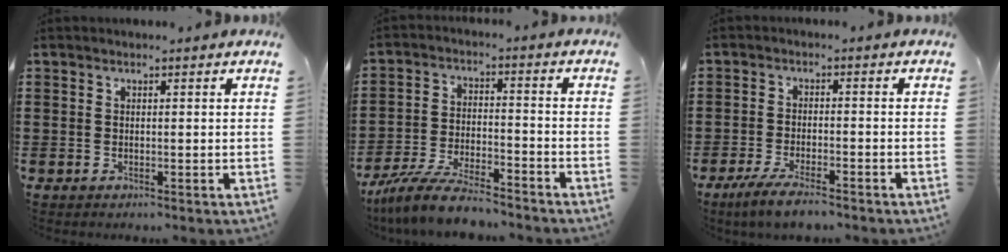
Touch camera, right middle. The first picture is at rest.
{"total": 7.5, "force": [-6.8, 1.0, 3.0], "torque": [-0.068, 0.004, -0.132]}
{"total": 4.2, "force": [-3.5, 0.6, 2.3], "torque": [-0.058, -0.007, -0.072]}